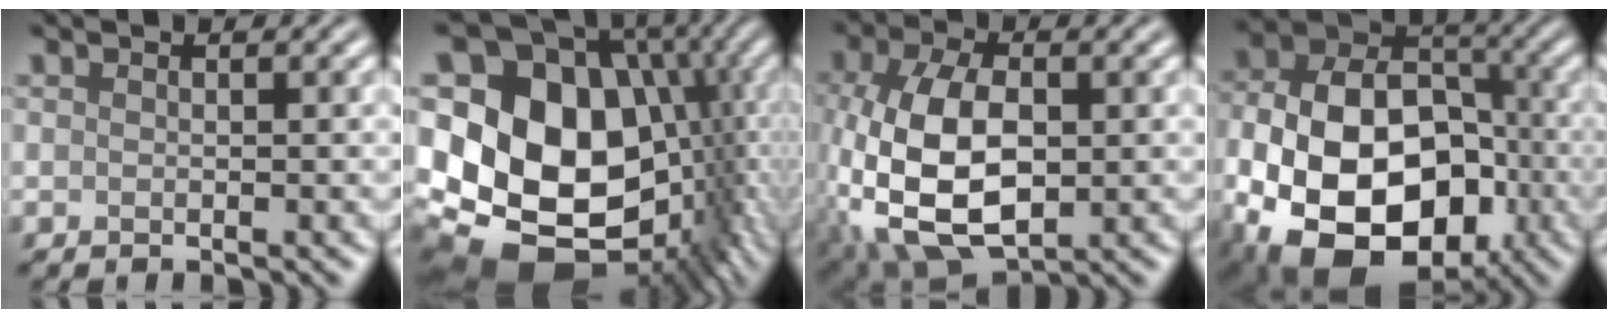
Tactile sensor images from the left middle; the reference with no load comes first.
{"total": 18.9, "force": [-1.1, 14.8, 11.6], "torque": [-0.183, -0.017, 0.016]}
{"total": 11.7, "force": [-2.1, 6.7, 9.3], "torque": [-0.226, -0.017, -0.037]}
{"total": 16.7, "force": [-5.4, 11.6, 10.8], "torque": [-0.176, -0.028, -0.099]}